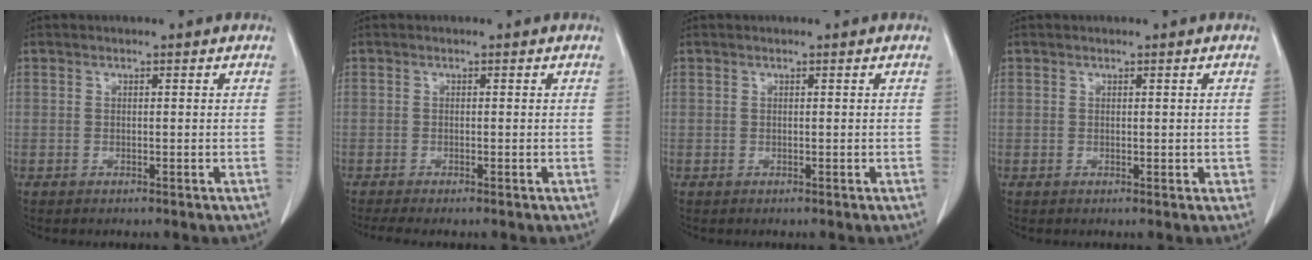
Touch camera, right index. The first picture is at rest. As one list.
[{"total": 2.8, "force": [-2.3, 0.1, 1.6], "torque": [-0.024, -0.006, -0.038]}, {"total": 0.0}, {"total": 0.9, "force": [0.1, 0.7, 0.6], "torque": [-0.004, 0.000, 0.004]}]